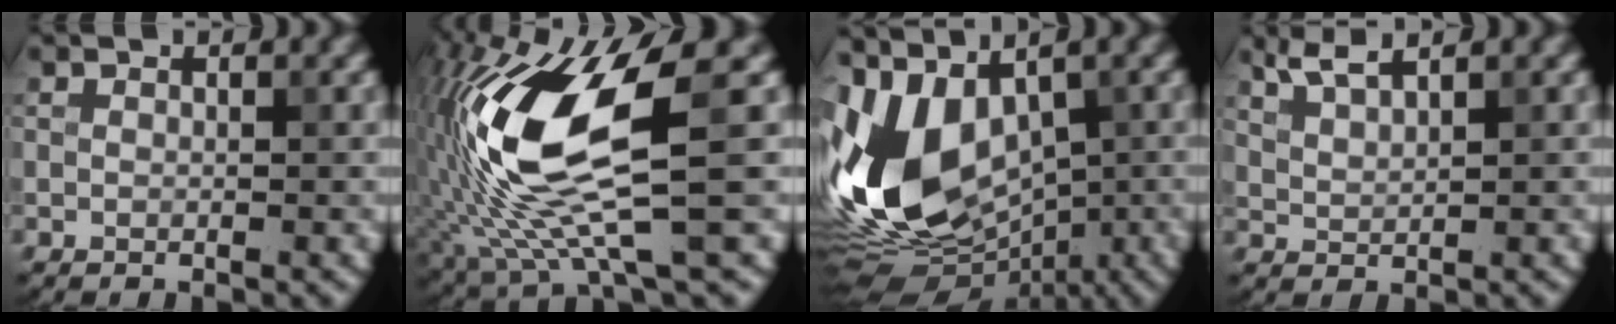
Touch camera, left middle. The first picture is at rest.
{"total": 12.1, "force": [0.5, 3.4, 11.6], "torque": [-0.237, -0.004, 0.010]}
{"total": 13.9, "force": [-0.3, 8.8, 10.7], "torque": [-0.210, -0.005, -0.013]}
{"total": 2.4, "force": [2.0, 0.4, 1.2], "torque": [-0.024, 0.004, 0.047]}